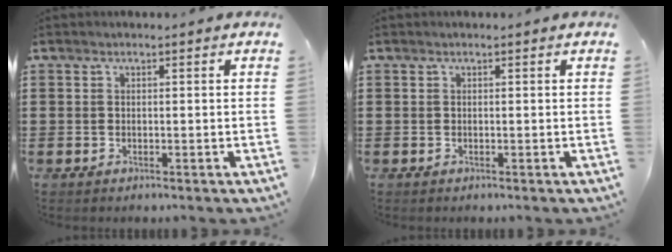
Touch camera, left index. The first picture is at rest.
{"total": 0.0}